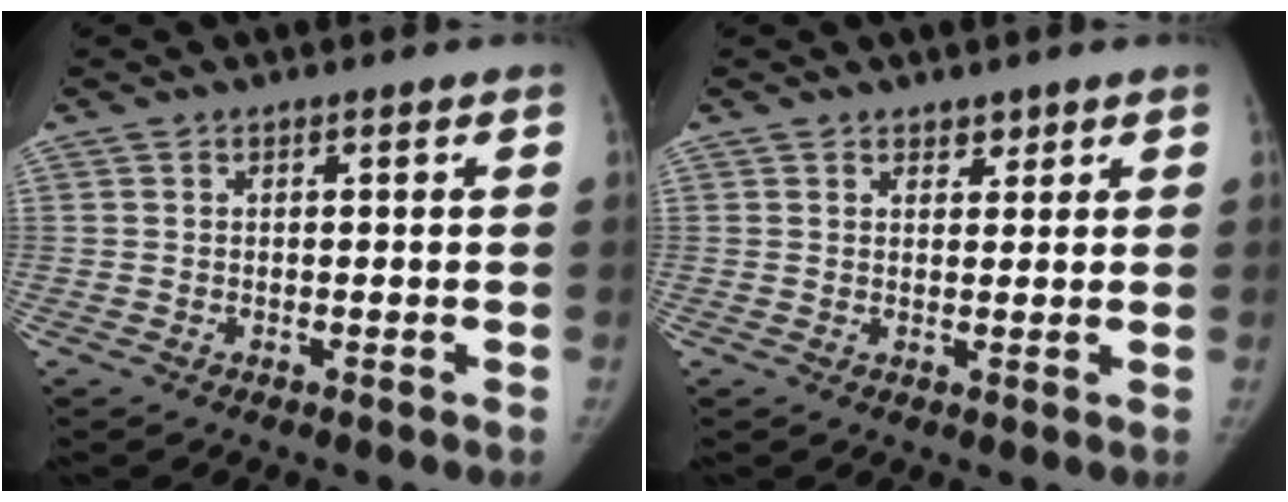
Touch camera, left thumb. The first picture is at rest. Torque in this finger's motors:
{"motor_torque": [0.20, -0.01, 0.11, -0.24, 0.00]}